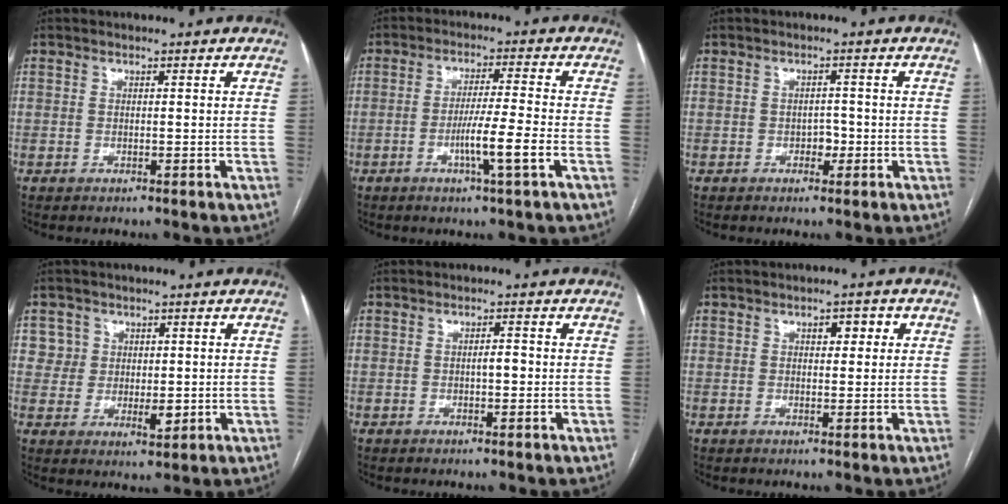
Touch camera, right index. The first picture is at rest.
{"total": 7.0, "force": [-2.5, -0.8, 6.5], "torque": [-0.114, -0.008, -0.047]}
{"total": 1.8, "force": [-0.7, 1.2, 1.2], "torque": [-0.012, 0.006, -0.010]}
{"total": 4.7, "force": [1.1, 4.4, 1.2], "torque": [-0.006, 0.000, 0.020]}
{"total": 1.5, "force": [-0.2, 0.5, 1.4], "torque": [-0.020, 0.003, -0.005]}
{"total": 2.8, "force": [0.9, 1.5, 2.2], "torque": [-0.029, 0.013, 0.012]}